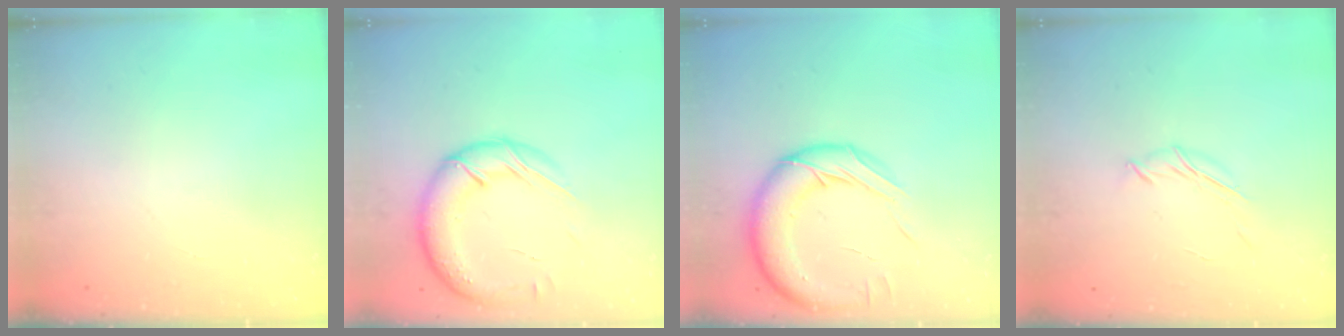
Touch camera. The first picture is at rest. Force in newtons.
{"total": 19.3, "press": 18.8, "slide": 4.3}
{"total": 16.1, "press": 15.8, "slide": 3.0}
{"total": 4.7, "press": 4.6, "slide": 0.9}